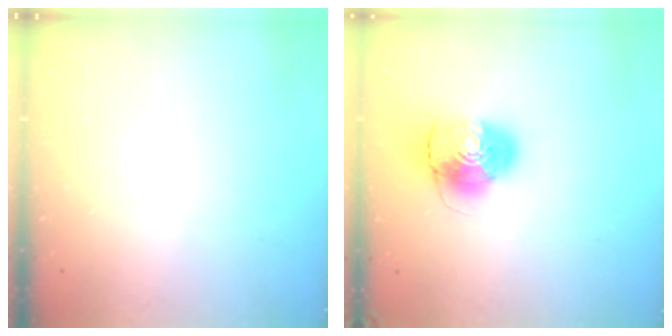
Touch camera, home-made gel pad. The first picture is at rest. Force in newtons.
{"total": 9.8, "press": 9.7, "slide": 1.4}